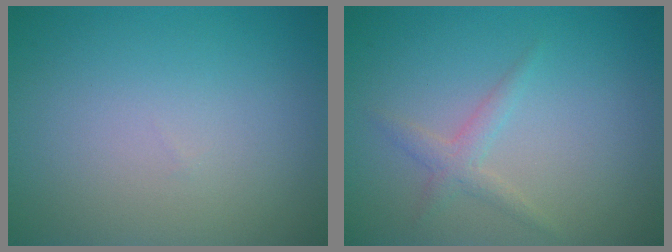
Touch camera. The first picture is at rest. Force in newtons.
{"total": 1.6, "press": 1.6, "slide": 0.0}